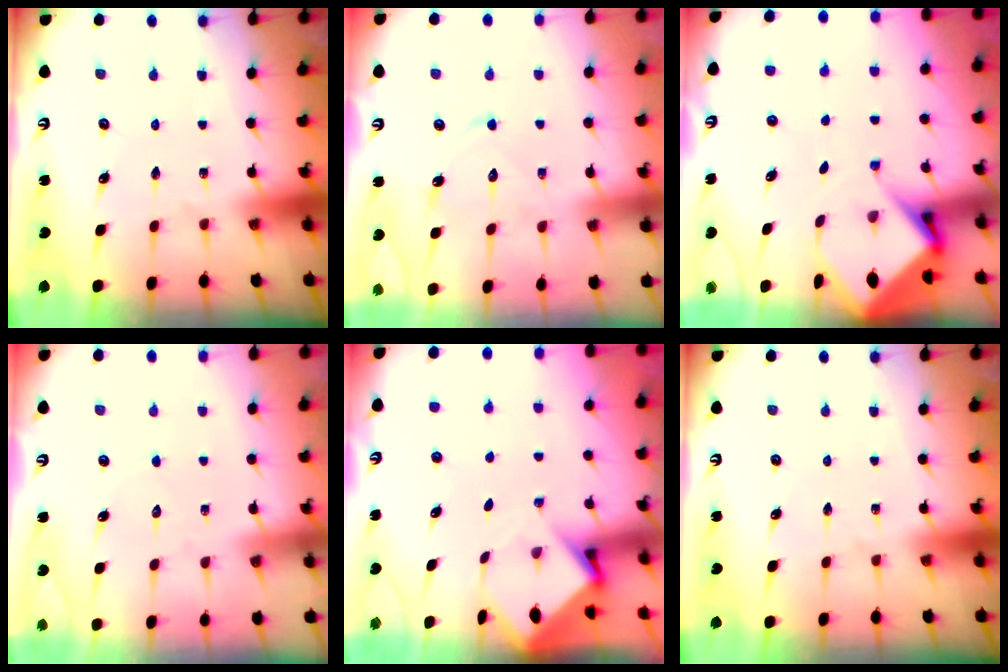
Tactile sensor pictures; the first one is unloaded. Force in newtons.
{"total": 9.1, "press": 9.1, "slide": 0.6}
{"total": 6.6, "press": 6.6, "slide": 0.5}
{"total": 2.8, "press": 2.8, "slide": 0.2}
{"total": 3.9, "press": 3.9, "slide": 0.3}
{"total": 0.0}